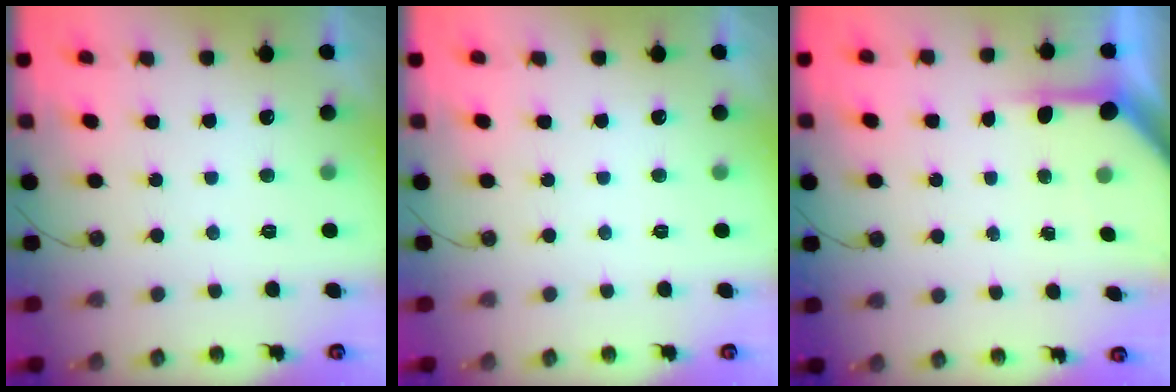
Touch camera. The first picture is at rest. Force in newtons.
{"total": 0.0}
{"total": 5.5, "press": 5.5, "slide": 0.4}